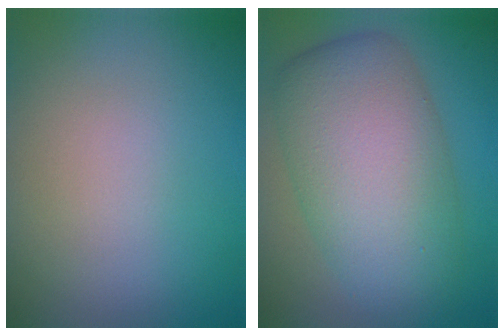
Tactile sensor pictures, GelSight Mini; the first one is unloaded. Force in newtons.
{"total": 9.6, "press": 9.6, "slide": 0.4}